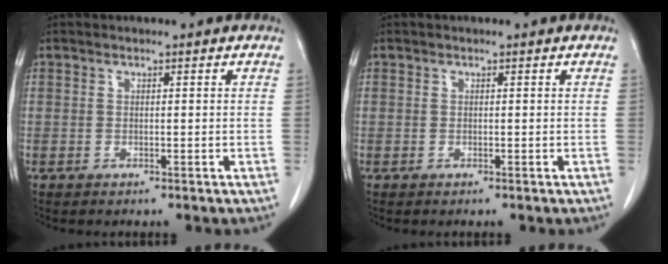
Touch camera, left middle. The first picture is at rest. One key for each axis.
{"total": 0.0}